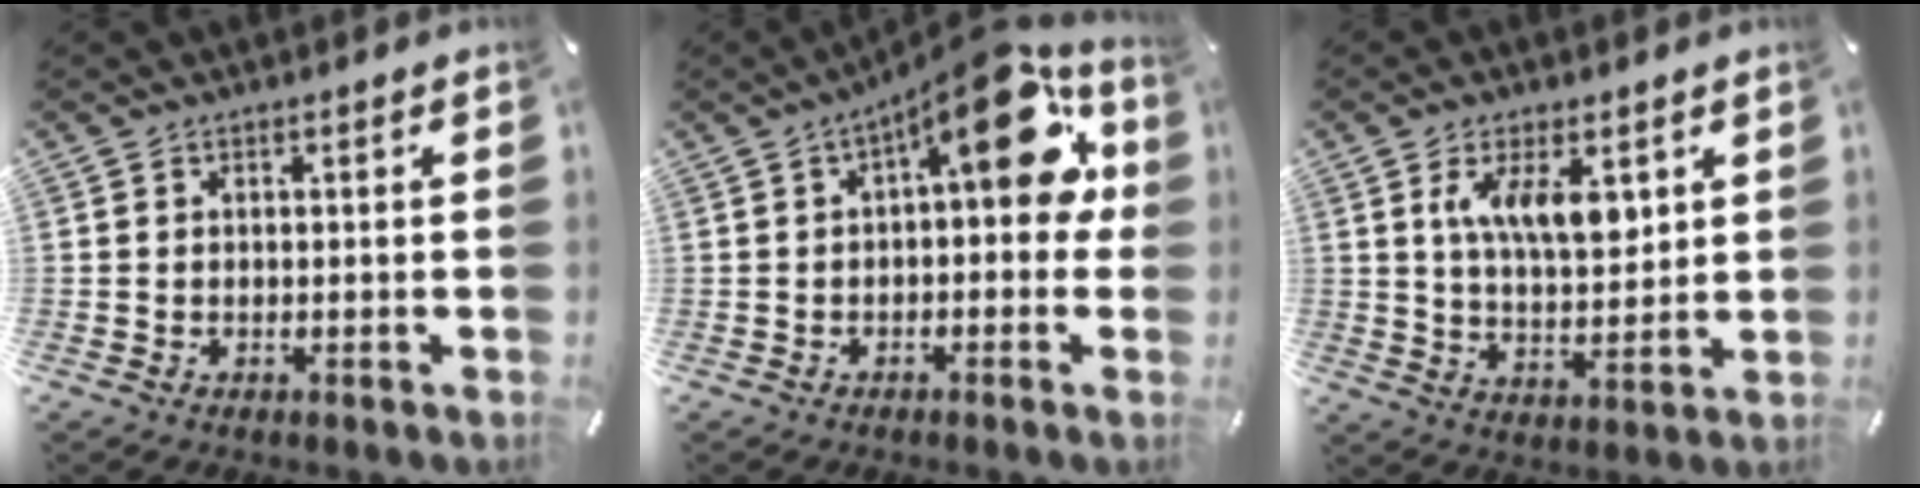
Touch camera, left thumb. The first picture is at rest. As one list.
[{"total": 15.9, "force": [5.4, 6.7, 13.3], "torque": [-0.170, -0.037, 0.083]}, {"total": 10.6, "force": [3.9, 5.3, 8.3], "torque": [-0.137, -0.009, 0.066]}]